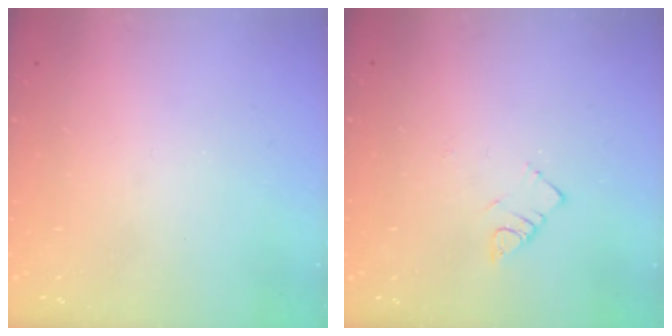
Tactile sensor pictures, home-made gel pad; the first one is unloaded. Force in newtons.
{"total": 3.4, "press": 3.3, "slide": 0.6}